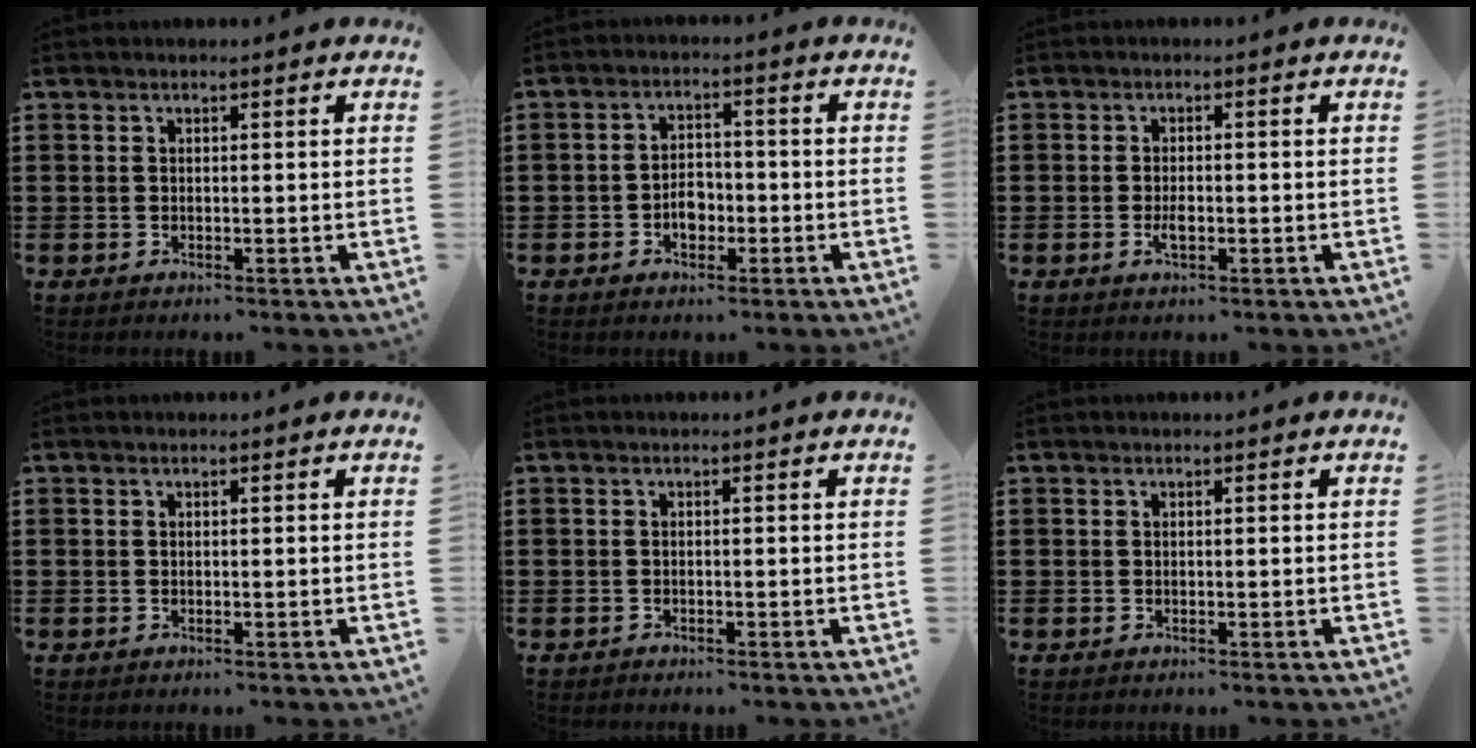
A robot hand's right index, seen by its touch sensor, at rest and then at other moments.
{"total": 3.8, "force": [-1.3, 2.6, 2.4], "torque": [-0.030, -0.001, -0.029]}
{"total": 2.2, "force": [-0.6, 0.9, 2.0], "torque": [-0.037, 0.000, -0.011]}
{"total": 0.0}
{"total": 0.6, "force": [-0.6, 0.1, -0.1], "torque": [0.000, 0.001, -0.013]}
{"total": 0.0}